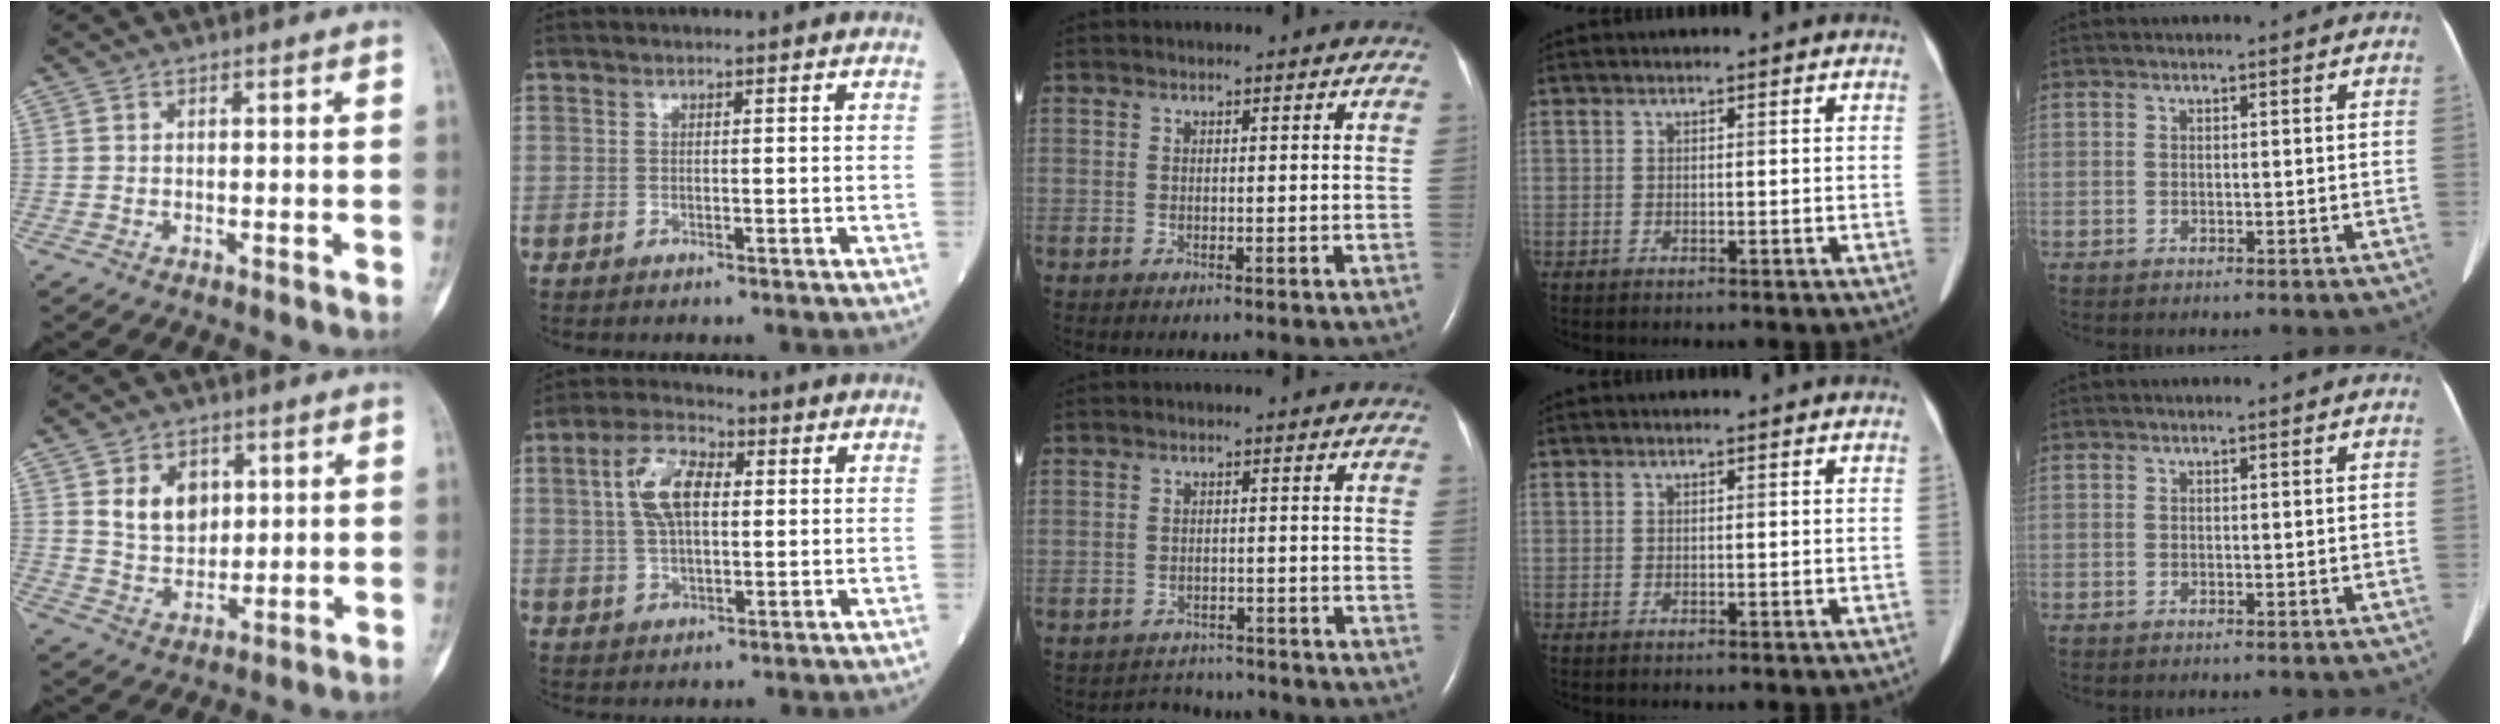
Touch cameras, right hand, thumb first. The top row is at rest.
{"thumb": {"total": 8.5, "force": [2.7, 6.2, 5.1], "torque": [-0.054, -0.019, 0.056]}, "index": {"total": 8.3, "force": [1.9, 3.6, 7.2], "torque": [-0.149, 0.019, 0.037]}, "middle": {"total": 4.0, "force": [-3.8, 1.2, -0.8], "torque": [0.005, 0.008, -0.056]}}